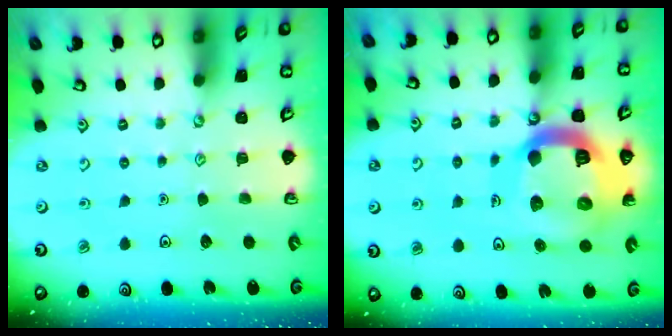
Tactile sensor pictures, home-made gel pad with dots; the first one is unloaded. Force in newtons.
{"total": 22.0, "press": 21.8, "slide": 2.4}